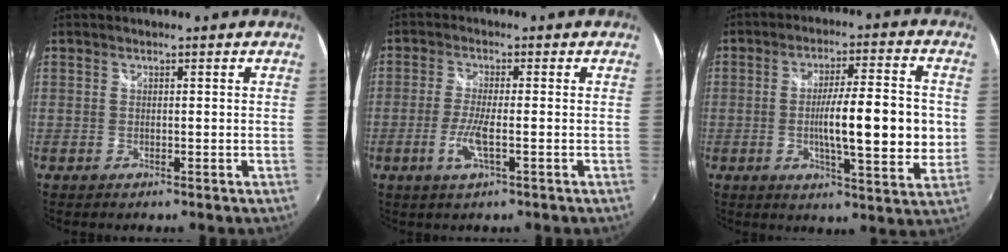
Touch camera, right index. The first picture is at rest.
{"total": 4.7, "force": [-1.6, 0.6, 4.4], "torque": [-0.096, -0.008, -0.033]}
{"total": 13.8, "force": [-0.7, 2.4, 13.6], "torque": [-0.218, -0.008, -0.010]}